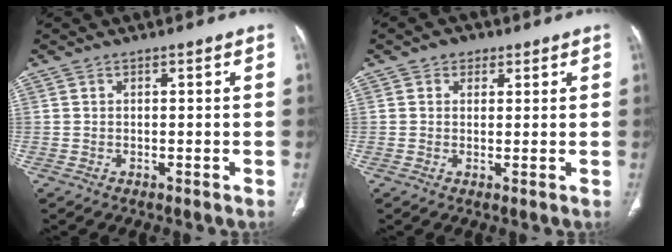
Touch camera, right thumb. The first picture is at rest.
{"total": 2.9, "force": [1.4, 2.3, 0.9], "torque": [0.006, -0.003, 0.017]}